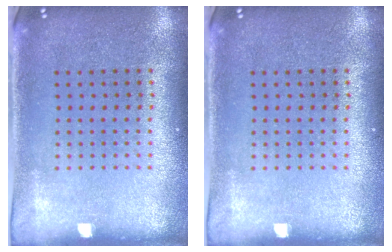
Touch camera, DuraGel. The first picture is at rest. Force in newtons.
{"total": 0.0}